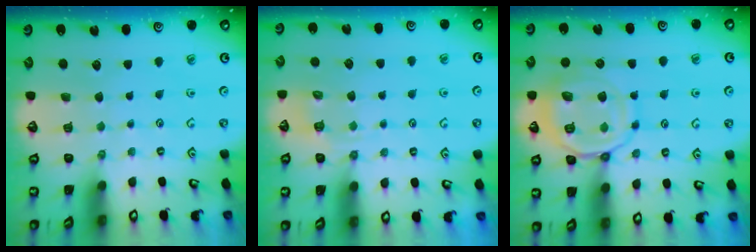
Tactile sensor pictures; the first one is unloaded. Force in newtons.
{"total": 5.8, "press": 5.7, "slide": 1.2}
{"total": 14.8, "press": 14.8, "slide": 1.2}